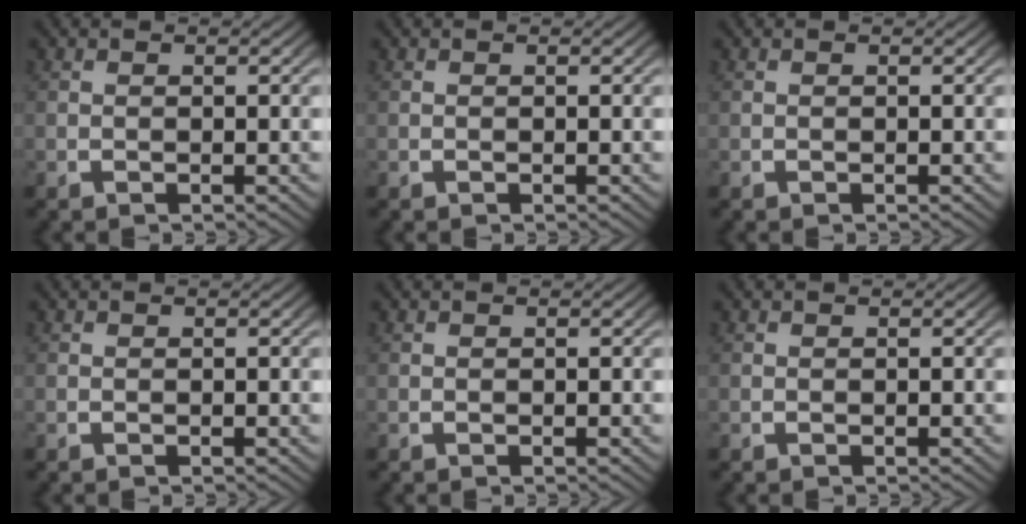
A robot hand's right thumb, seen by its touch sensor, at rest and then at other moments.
{"total": 0.0}
{"total": 0.0}
{"total": 0.0}
{"total": 0.0}
{"total": 0.0}